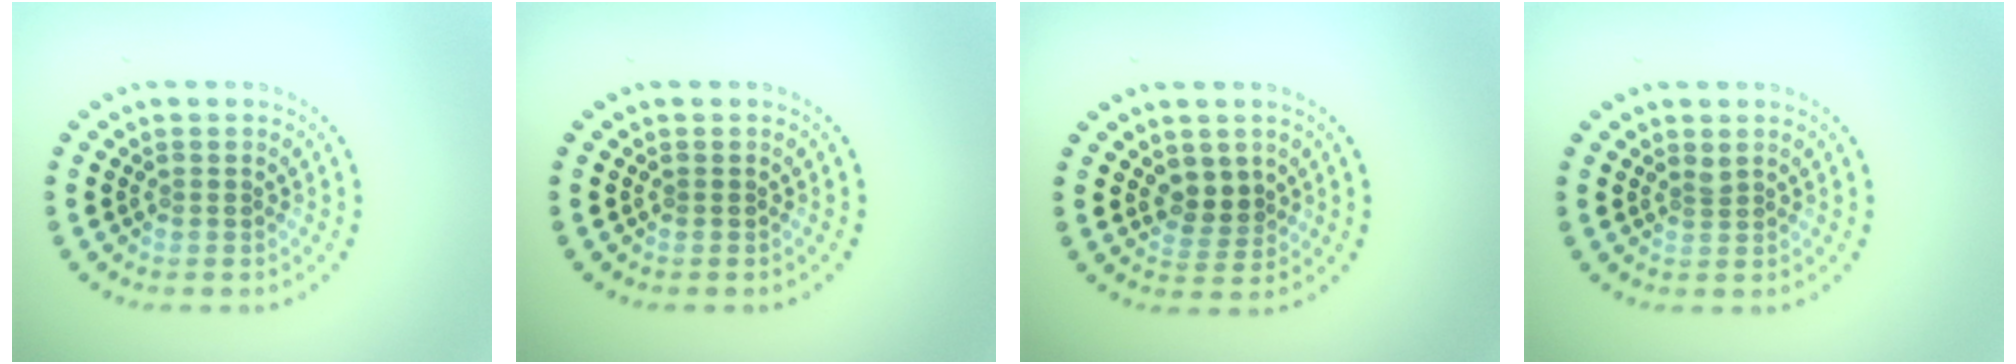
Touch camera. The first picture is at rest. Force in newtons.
{"total": 0.0}
{"total": 2.1, "press": 1.8, "slide": 0.9}
{"total": 0.8, "press": 0.5, "slide": 0.6}